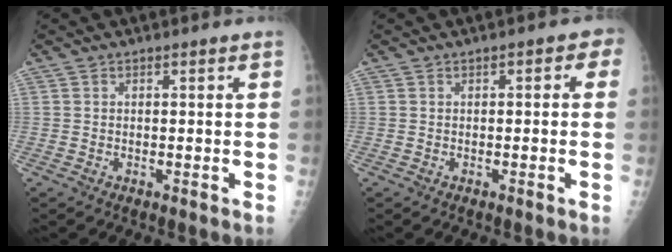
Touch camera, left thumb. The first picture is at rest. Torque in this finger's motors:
{"motor_torque": [-0.43, 0.01, -0.09, -0.06, 0.06]}